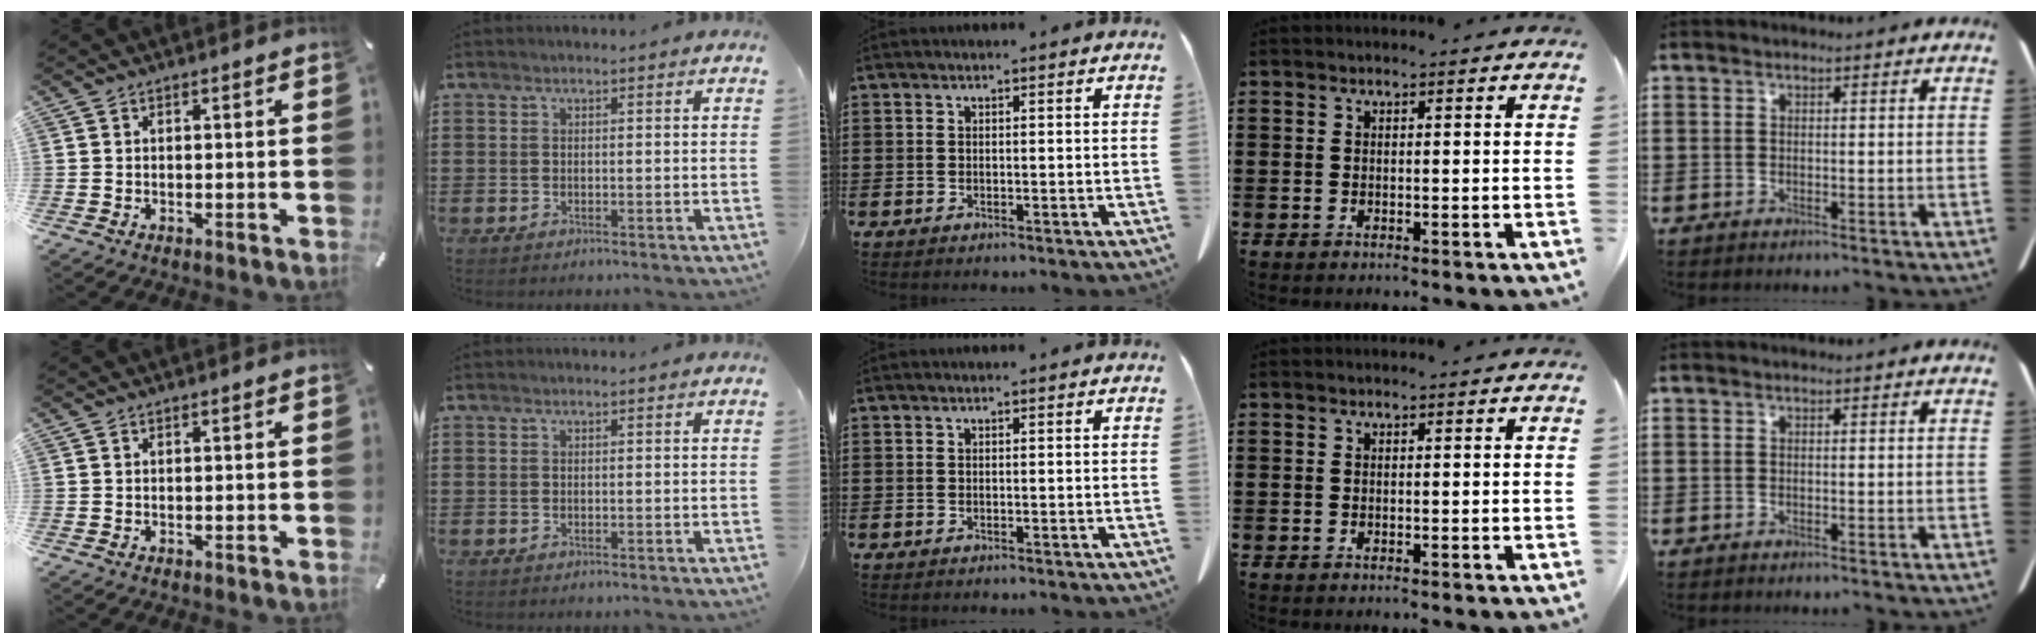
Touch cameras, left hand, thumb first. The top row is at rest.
{}